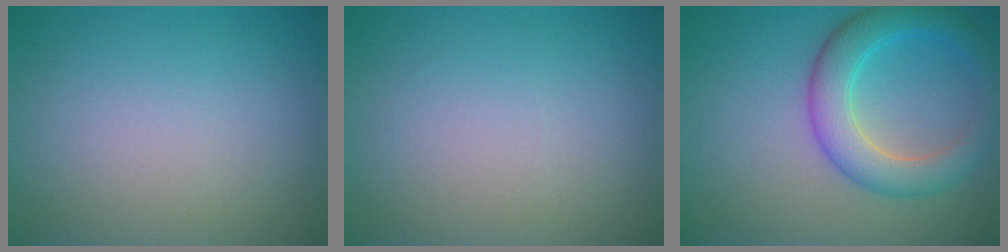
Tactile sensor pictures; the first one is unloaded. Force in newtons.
{"total": 0.0}
{"total": 5.3, "press": 5.3, "slide": 0.1}